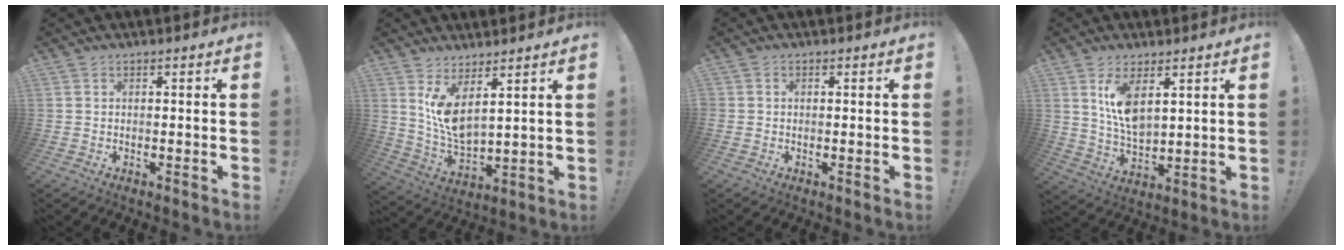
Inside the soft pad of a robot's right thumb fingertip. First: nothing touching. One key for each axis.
{"total": 9.8, "fx": 5.8, "fy": 3.4, "fz": 7.1, "tx": -0.122, "ty": -0.048, "tz": 0.109}
{"total": 0.6, "fx": -0.1, "fy": 0.6, "fz": 0.1, "tx": -0.007, "ty": 0.005, "tz": 0.000}
{"total": 9.8, "fx": 5.0, "fy": 4.4, "fz": 7.2, "tx": -0.130, "ty": -0.025, "tz": 0.090}